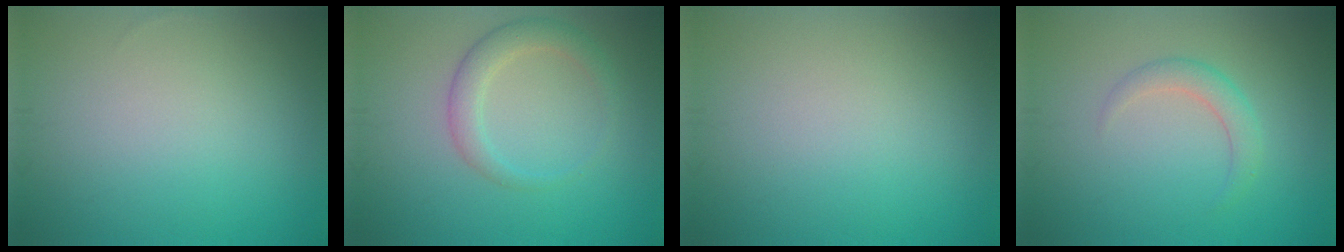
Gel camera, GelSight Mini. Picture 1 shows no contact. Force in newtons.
{"total": 2.6, "press": 2.6, "slide": 0.2}
{"total": 0.0}
{"total": 2.0, "press": 2.0, "slide": 0.2}